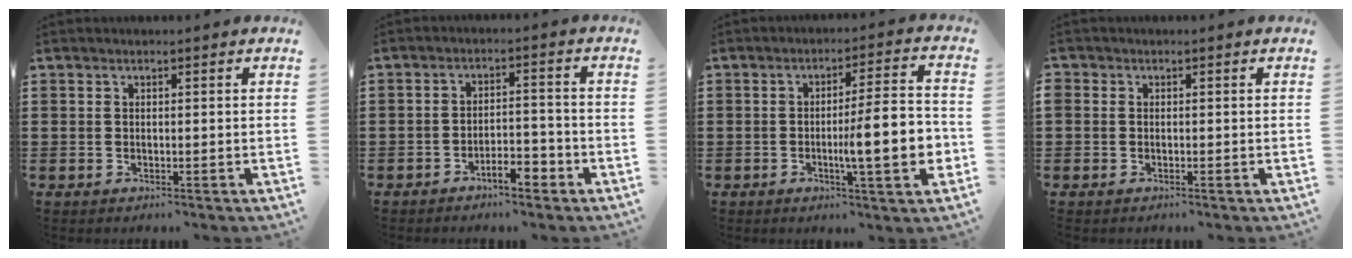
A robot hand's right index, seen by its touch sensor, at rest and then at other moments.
{"total": 4.9, "force": [-3.4, 1.6, 3.1], "torque": [-0.050, 0.013, -0.065]}
{"total": 10.2, "force": [-1.9, 1.7, 9.9], "torque": [-0.132, -0.014, -0.039]}
{"total": 0.9, "force": [-0.2, 0.9, 0.0], "torque": [-0.002, 0.005, -0.006]}